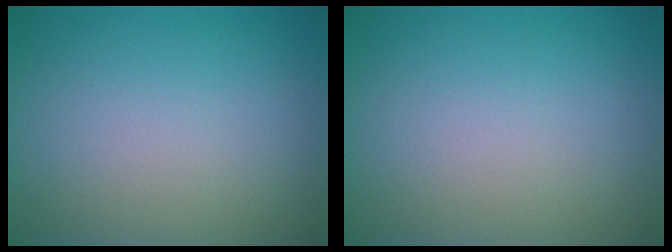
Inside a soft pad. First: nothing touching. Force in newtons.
{"total": 0.0}